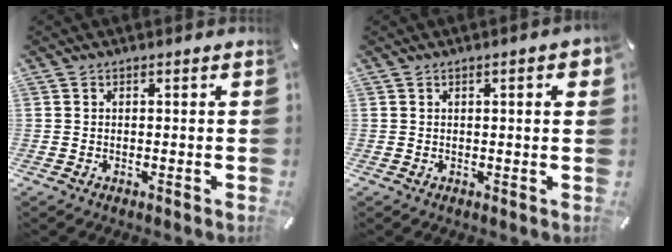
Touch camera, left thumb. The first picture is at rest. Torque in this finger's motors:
{"motor_torque": [-0.18, -0.27, 0.14, 0.27, 0.02]}